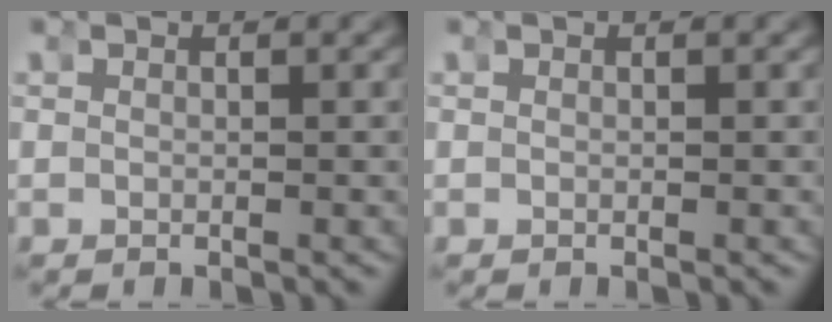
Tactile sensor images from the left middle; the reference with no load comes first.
{"total": 0.0}